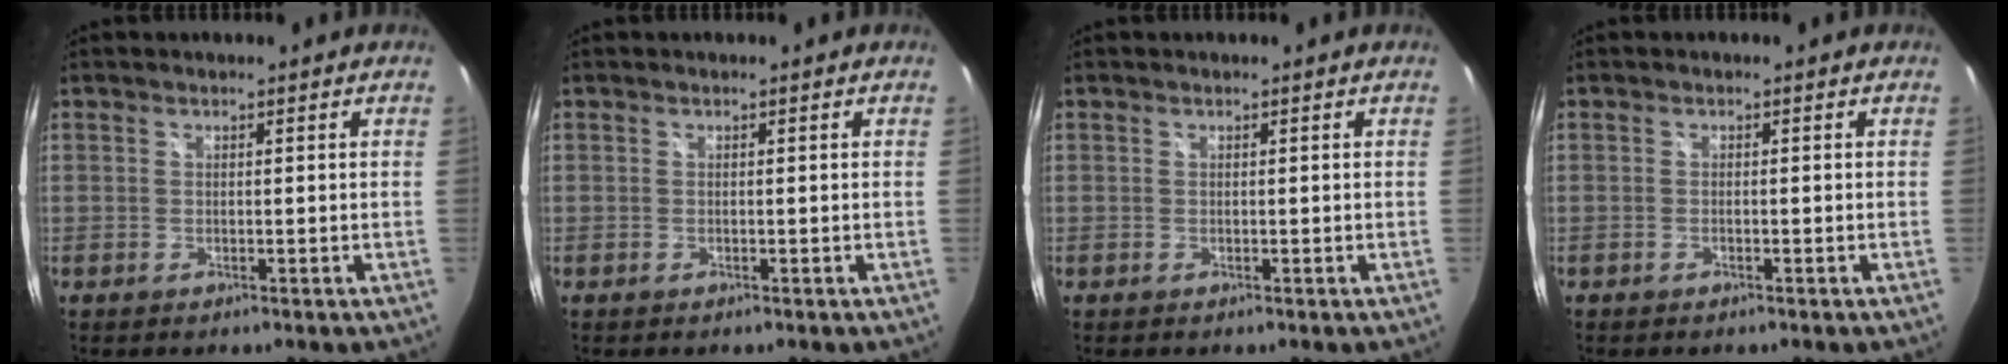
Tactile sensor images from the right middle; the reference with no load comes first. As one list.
[{"total": 0.0}, {"total": 0.0}, {"total": 0.5, "force": [-0.4, 0.1, 0.3], "torque": [-0.004, 0.000, -0.009]}]